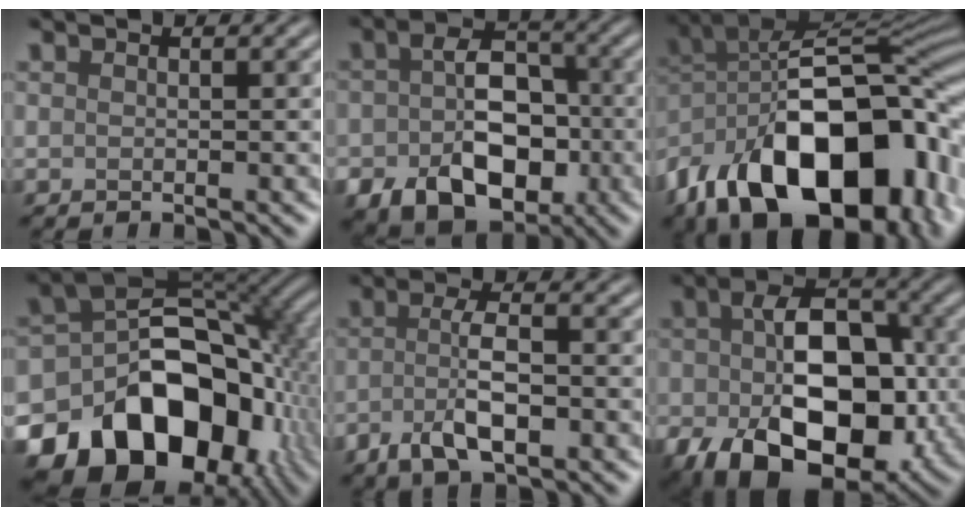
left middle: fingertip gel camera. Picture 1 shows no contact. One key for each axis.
{"total": 9.8, "fx": -3.1, "fy": 6.5, "fz": 6.6, "tx": -0.115, "ty": -0.020, "tz": -0.040}
{"total": 18.9, "fx": -8.2, "fy": 10.5, "fz": 13.4, "tx": -0.212, "ty": 0.000, "tz": -0.141}
{"total": 18.1, "fx": -7.6, "fy": 12.1, "fz": 11.1, "tx": -0.177, "ty": -0.026, "tz": -0.124}
{"total": 4.6, "fx": -1.8, "fy": 1.6, "fz": 3.9, "tx": -0.079, "ty": 0.003, "tz": -0.036}
{"total": 14.5, "fx": -3.2, "fy": 9.2, "fz": 10.7, "tx": -0.186, "ty": -0.034, "tz": -0.049}